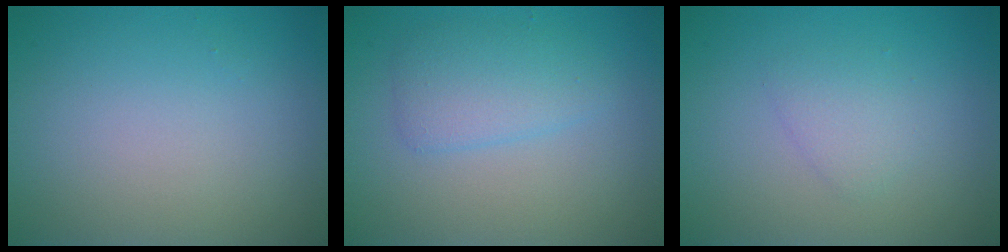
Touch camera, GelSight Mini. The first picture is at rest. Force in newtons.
{"total": 2.8, "press": 2.8, "slide": 0.1}
{"total": 1.6, "press": 1.6, "slide": 0.1}